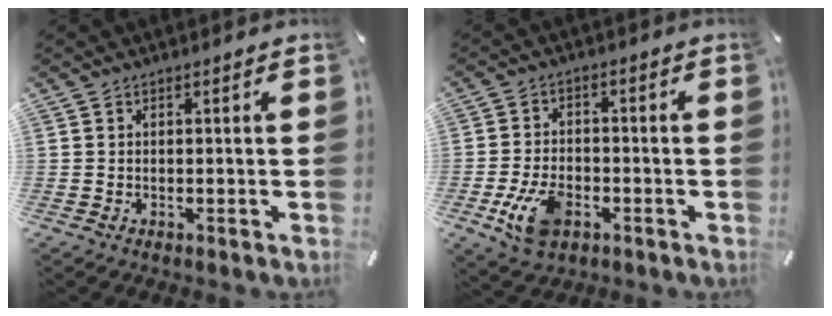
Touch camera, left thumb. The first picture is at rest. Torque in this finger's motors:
{"motor_torque": [-0.60, 1.23, 0.25, 0.24, 0.08]}